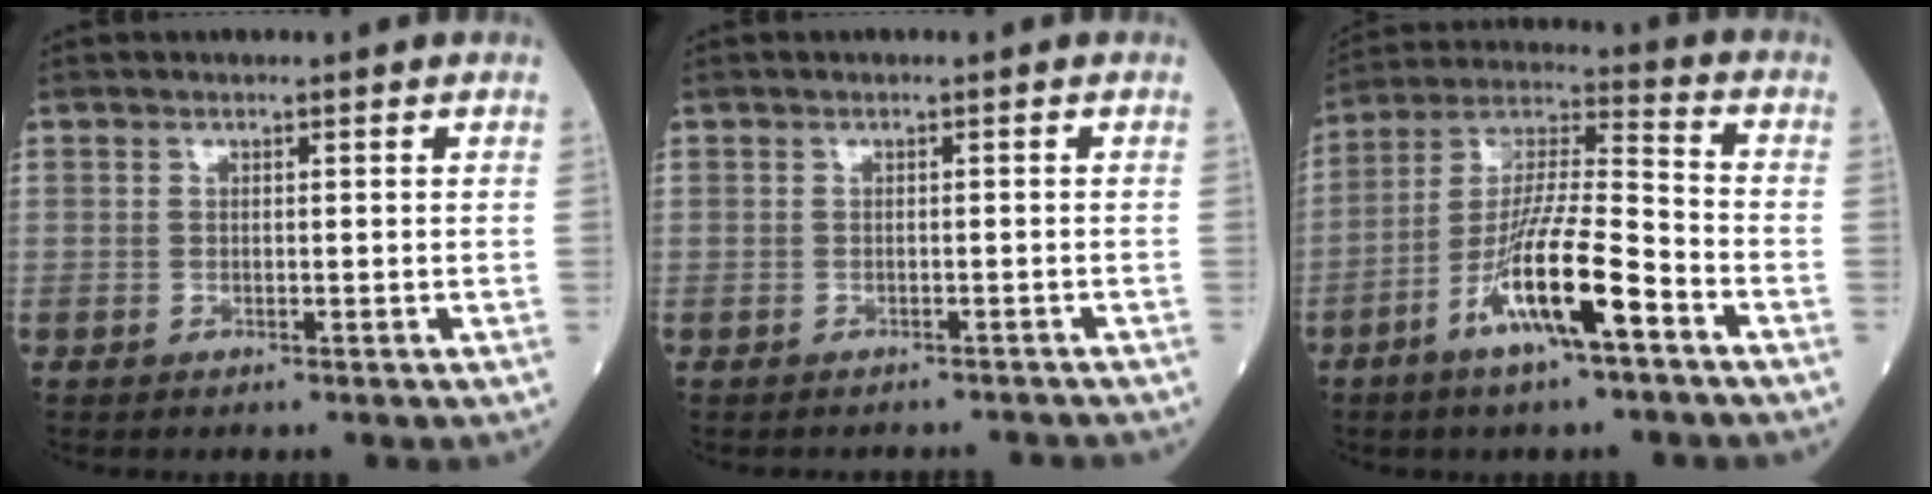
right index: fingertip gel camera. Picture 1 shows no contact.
{"total": 4.9, "force": [-4.7, 1.2, 0.7], "torque": [-0.003, -0.002, -0.050]}
{"total": 14.1, "force": [-6.7, 1.6, 12.3], "torque": [-0.238, -0.005, -0.124]}